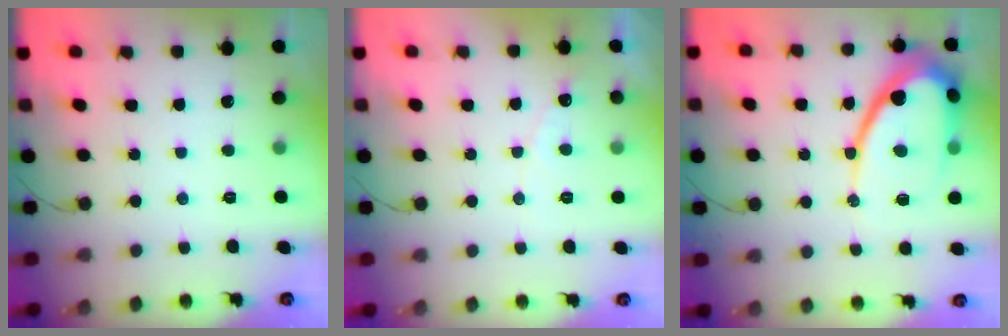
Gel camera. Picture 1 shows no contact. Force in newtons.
{"total": 3.7, "press": 3.6, "slide": 0.2}
{"total": 15.4, "press": 15.3, "slide": 1.6}